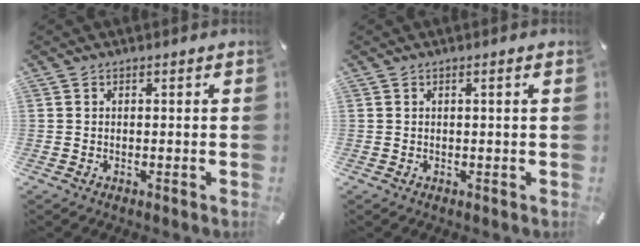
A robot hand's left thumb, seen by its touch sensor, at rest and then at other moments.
{"total": 1.0, "force": [0.3, 0.0, 1.0], "torque": [-0.016, -0.001, 0.004]}